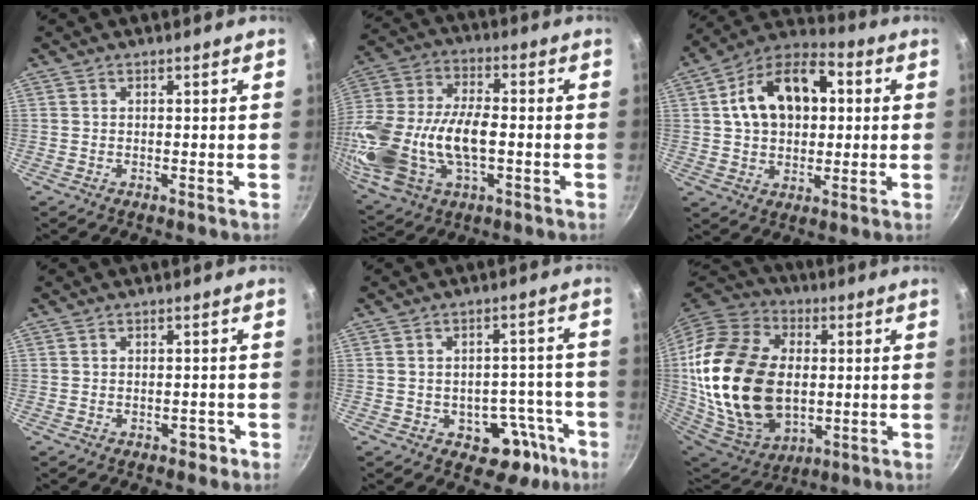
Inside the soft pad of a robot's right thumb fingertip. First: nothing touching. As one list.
[{"total": 25.9, "force": [-4.5, 14.6, 21.0], "torque": [-0.509, -0.002, -0.069]}, {"total": 16.7, "force": [3.0, 10.9, 12.2], "torque": [-0.174, 0.019, 0.041]}, {"total": 1.9, "force": [-1.2, 1.3, 0.9], "torque": [-0.003, 0.010, -0.015]}, {"total": 10.0, "force": [-5.0, 6.5, 5.7], "torque": [-0.040, 0.049, -0.057]}, {"total": 30.6, "force": [0.1, 19.8, 23.2], "torque": [-0.472, -0.005, 0.017]}]